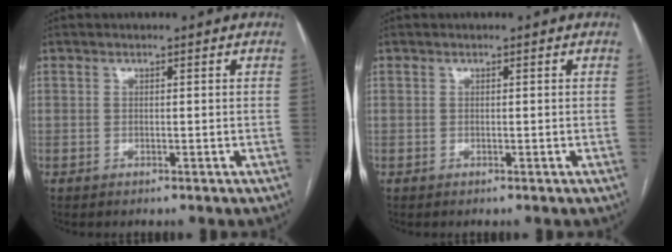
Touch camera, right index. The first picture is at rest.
{"total": 0.0}